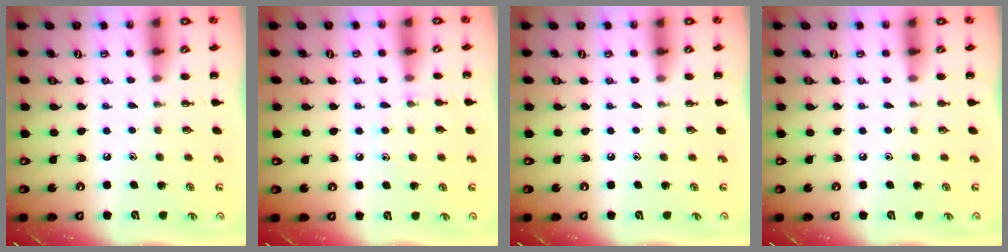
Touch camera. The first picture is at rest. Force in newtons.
{"total": 7.1, "press": 6.8, "slide": 1.8}
{"total": 0.0}
{"total": 0.0}